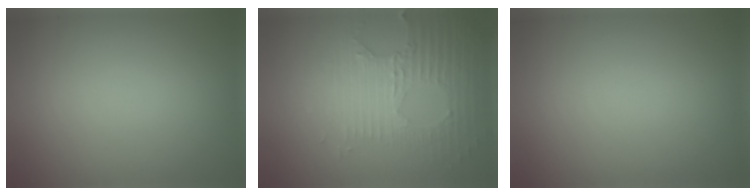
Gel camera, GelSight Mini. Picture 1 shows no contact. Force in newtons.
{"total": 3.5, "press": 3.3, "slide": 1.3}
{"total": 0.0}